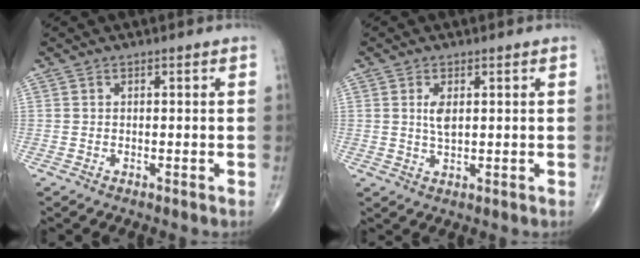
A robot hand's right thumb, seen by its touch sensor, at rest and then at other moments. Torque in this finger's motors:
{"motor_torque": [1.39, 1.20, 0.14, -0.26, 0.03]}